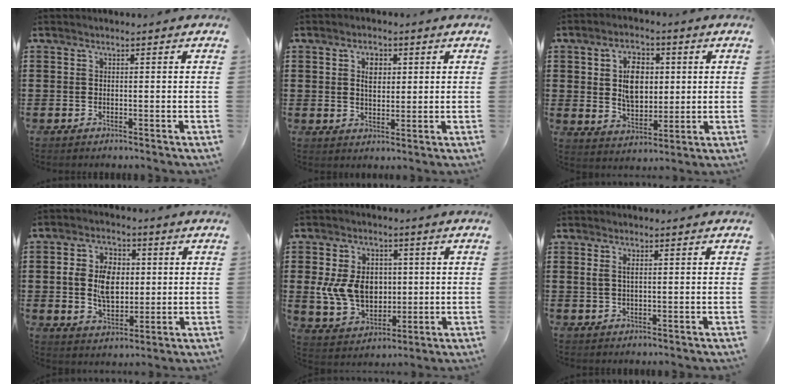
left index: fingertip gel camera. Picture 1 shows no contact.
{"total": 3.5, "force": [1.2, 2.1, 2.5], "torque": [-0.038, 0.006, 0.017]}
{"total": 7.5, "force": [1.6, 4.8, 5.5], "torque": [-0.103, 0.012, 0.025]}
{"total": 8.2, "force": [0.9, 5.5, 5.9], "torque": [-0.128, 0.013, 0.011]}
{"total": 9.4, "force": [0.7, 7.3, 5.9], "torque": [-0.144, 0.010, 0.011]}
{"total": 1.6, "force": [0.5, 0.6, 1.4], "torque": [-0.030, 0.003, 0.009]}